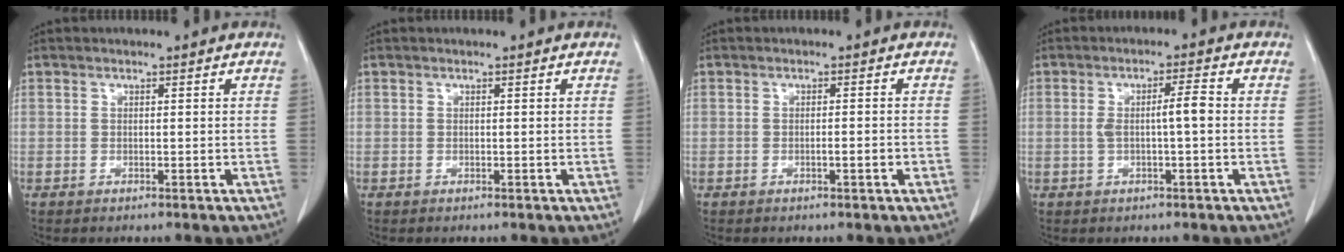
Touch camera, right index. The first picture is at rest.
{"total": 0.0}
{"total": 1.4, "force": [-0.5, 0.2, 1.3], "torque": [-0.021, 0.001, -0.008]}
{"total": 3.9, "force": [-0.1, 0.2, 3.9], "torque": [-0.071, 0.007, -0.001]}